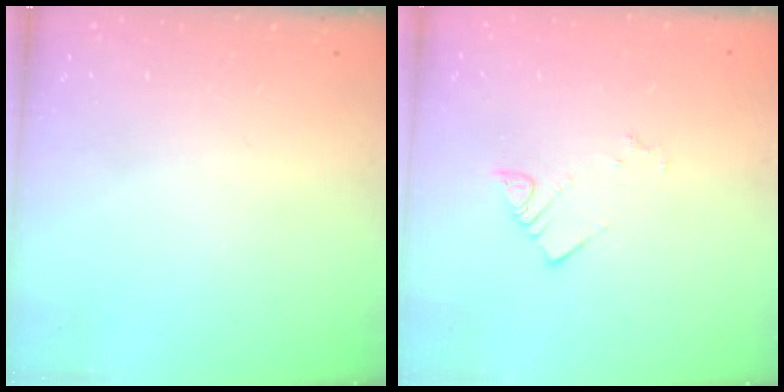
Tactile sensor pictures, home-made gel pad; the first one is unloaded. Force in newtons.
{"total": 3.6, "press": 3.5, "slide": 0.2}